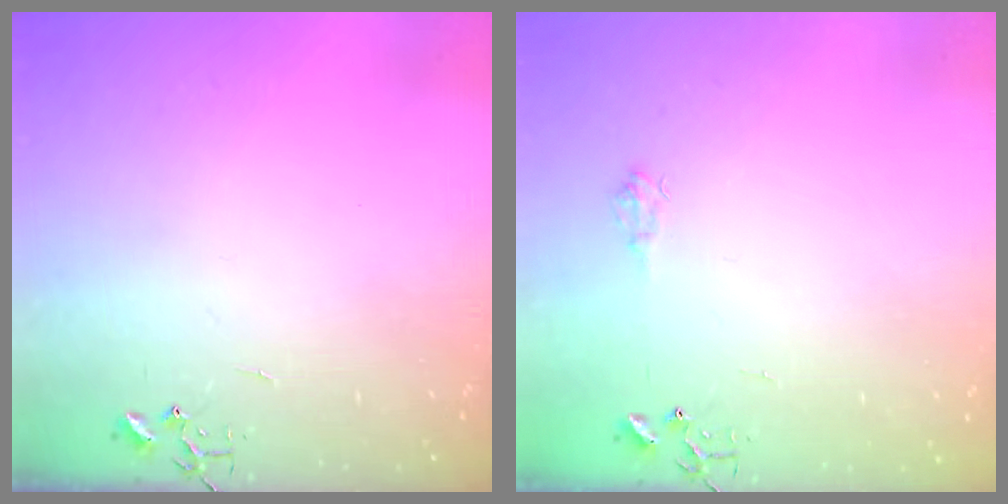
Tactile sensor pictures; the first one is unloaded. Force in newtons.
{"total": 6.1, "press": 6.1, "slide": 0.8}